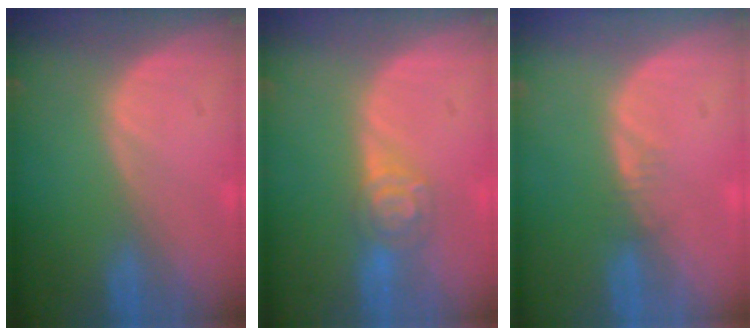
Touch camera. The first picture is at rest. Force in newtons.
{"total": 4.2, "press": 4.2, "slide": 0.3}
{"total": 1.3, "press": 1.2, "slide": 0.2}